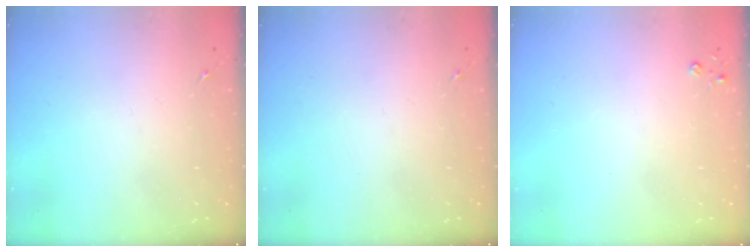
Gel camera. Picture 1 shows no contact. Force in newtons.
{"total": 0.0}
{"total": 2.3, "press": 2.3, "slide": 0.3}